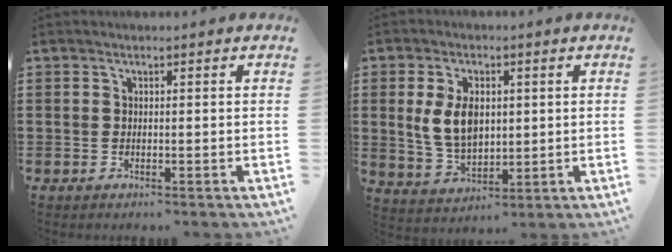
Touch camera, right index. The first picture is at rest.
{"total": 7.5, "force": [1.2, 4.7, 5.7], "torque": [-0.140, 0.009, 0.018]}